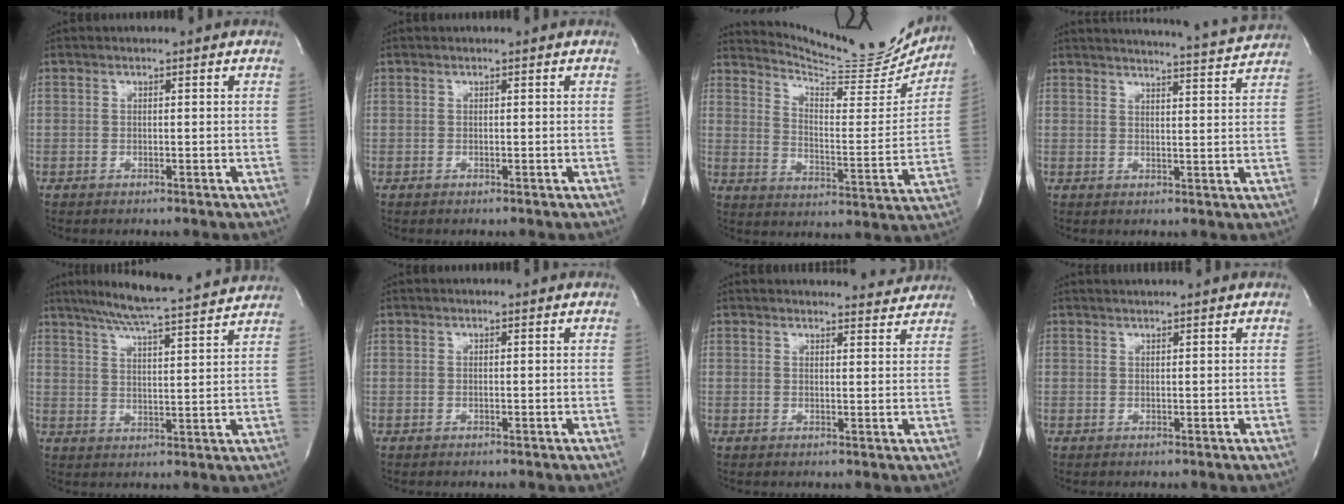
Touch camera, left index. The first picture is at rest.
{"total": 0.6, "force": [0.6, 0.1, 0.1], "torque": [-0.007, 0.005, 0.008]}
{"total": 16.7, "force": [16.4, 1.5, 3.1], "torque": [-0.055, -0.077, 0.215]}
{"total": 11.9, "force": [11.6, -1.2, 2.3], "torque": [-0.042, -0.038, 0.139]}
{"total": 17.0, "force": [15.2, 0.4, 7.6], "torque": [-0.132, 0.013, 0.212]}
{"total": 0.9, "force": [0.8, 0.1, 0.3], "torque": [-0.009, 0.008, 0.008]}
{"total": 7.9, "force": [7.8, 1.3, 0.5], "torque": [0.007, -0.009, 0.076]}
{"total": 2.7, "force": [2.6, -0.3, 0.7], "torque": [-0.010, 0.017, 0.041]}